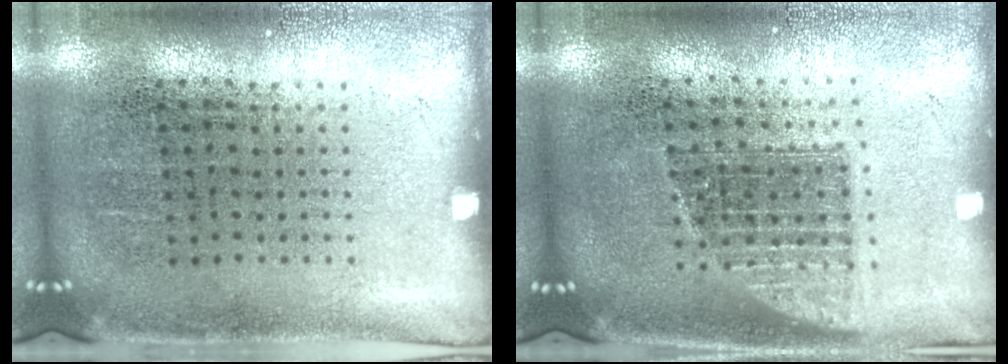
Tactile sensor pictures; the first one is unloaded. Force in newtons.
{"total": 1.3, "press": 1.1, "slide": 0.7}